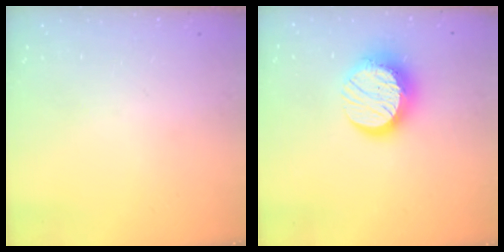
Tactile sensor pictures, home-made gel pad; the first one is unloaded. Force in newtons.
{"total": 14.0, "press": 14.0, "slide": 0.9}